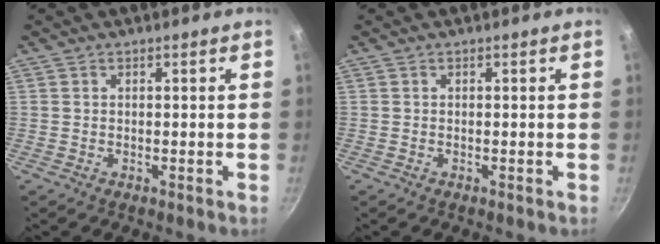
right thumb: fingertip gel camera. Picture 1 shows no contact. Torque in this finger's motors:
{"motor_torque": [0.00, 0.00, 0.00, 0.00, 0.02]}